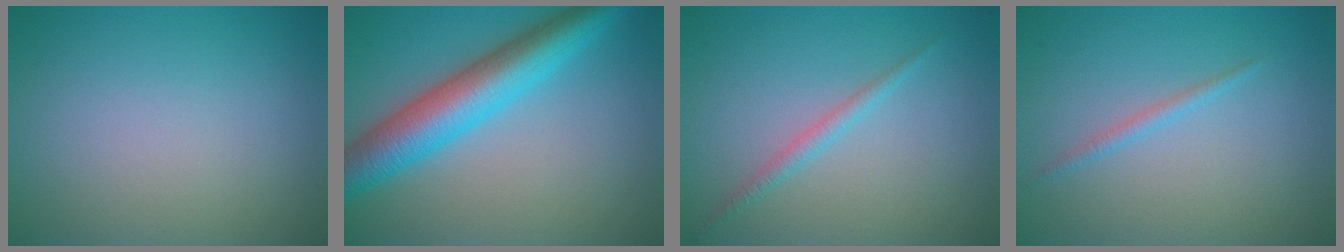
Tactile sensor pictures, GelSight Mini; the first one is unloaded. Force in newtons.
{"total": 7.5, "press": 7.5, "slide": 0.1}
{"total": 1.4, "press": 1.4, "slide": 0.1}
{"total": 1.0, "press": 1.0, "slide": 0.1}